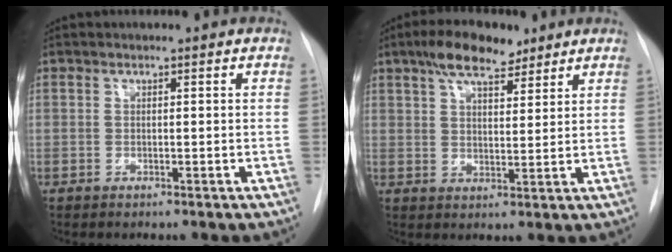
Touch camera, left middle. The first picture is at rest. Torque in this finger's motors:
{"motor_torque": [0.65, -0.59, 0.11, 0.05]}